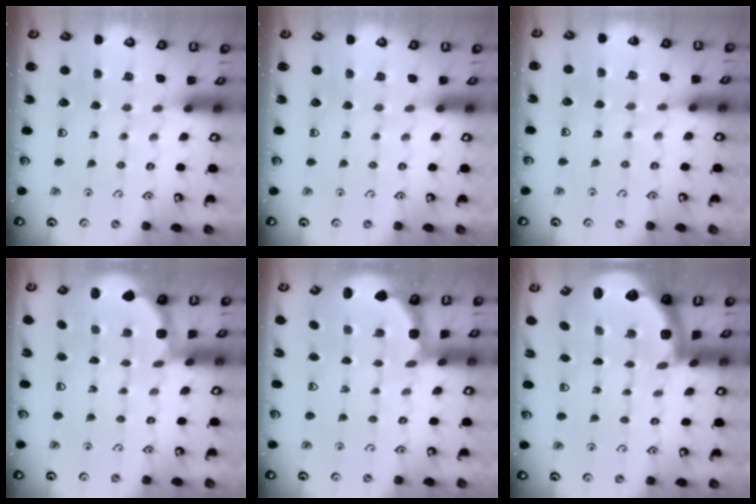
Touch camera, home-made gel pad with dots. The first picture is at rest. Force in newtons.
{"total": 0.0}
{"total": 3.4, "press": 3.4, "slide": 0.5}
{"total": 1.8, "press": 1.7, "slide": 0.7}
{"total": 1.9, "press": 1.8, "slide": 0.4}
{"total": 2.9, "press": 2.6, "slide": 1.4}